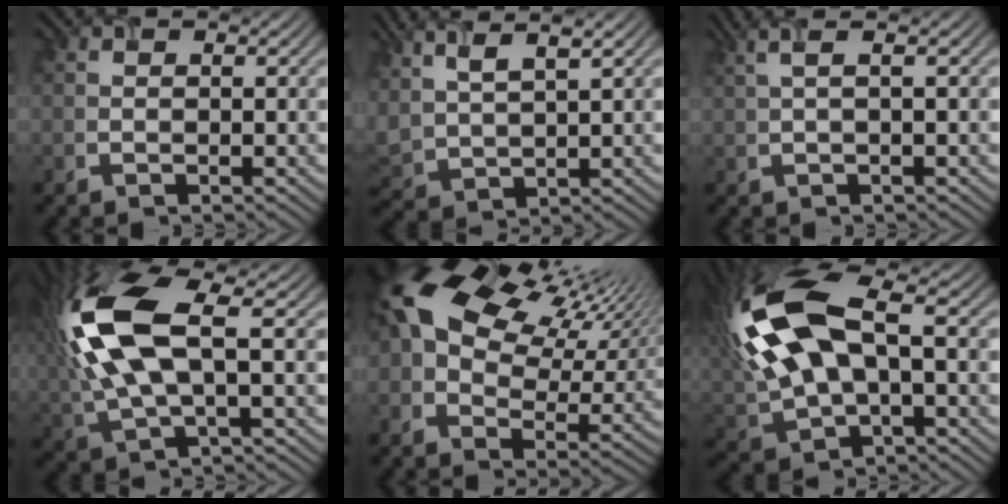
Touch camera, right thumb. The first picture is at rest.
{"total": 7.1, "force": [4.2, 2.7, 5.0], "torque": [-0.145, 0.007, 0.092]}
{"total": 3.3, "force": [1.1, 0.7, 3.0], "torque": [-0.048, 0.012, 0.013]}
{"total": 13.6, "force": [2.1, 5.9, 12.1], "torque": [-0.297, 0.003, 0.042]}
{"total": 17.0, "force": [6.8, 10.2, 11.8], "torque": [-0.240, 0.024, 0.131]}
{"total": 16.4, "force": [3.3, 8.3, 13.8], "torque": [-0.337, -0.001, 0.068]}